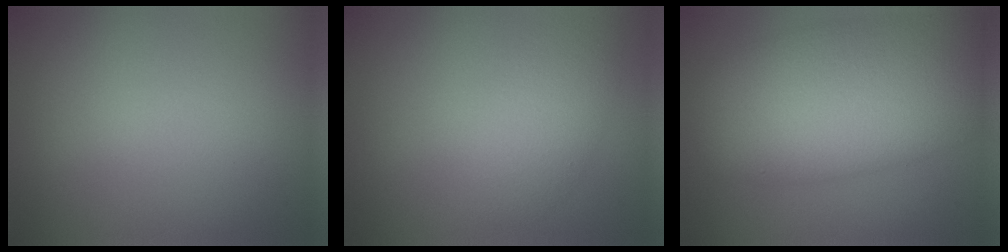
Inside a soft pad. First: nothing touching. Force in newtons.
{"total": 3.3, "press": 3.3, "slide": 0.1}
{"total": 12.3, "press": 12.3, "slide": 0.3}